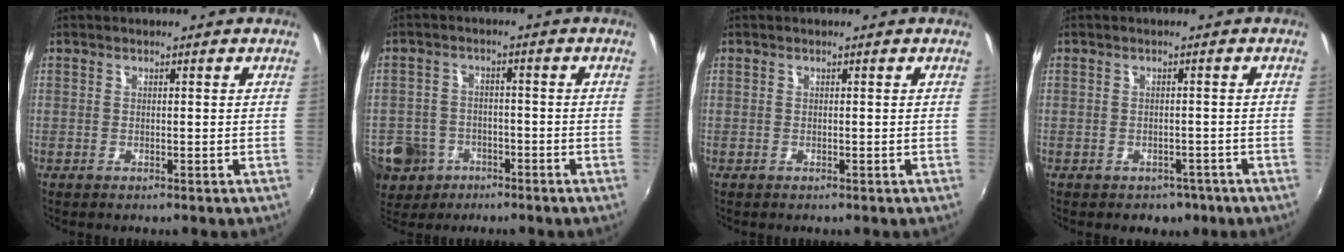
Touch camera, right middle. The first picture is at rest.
{"total": 11.8, "force": [-5.8, 9.3, 4.5], "torque": [-0.141, 0.001, -0.092]}
{"total": 0.0}
{"total": 4.0, "force": [-2.6, 2.8, 1.3], "torque": [-0.029, -0.003, -0.024]}